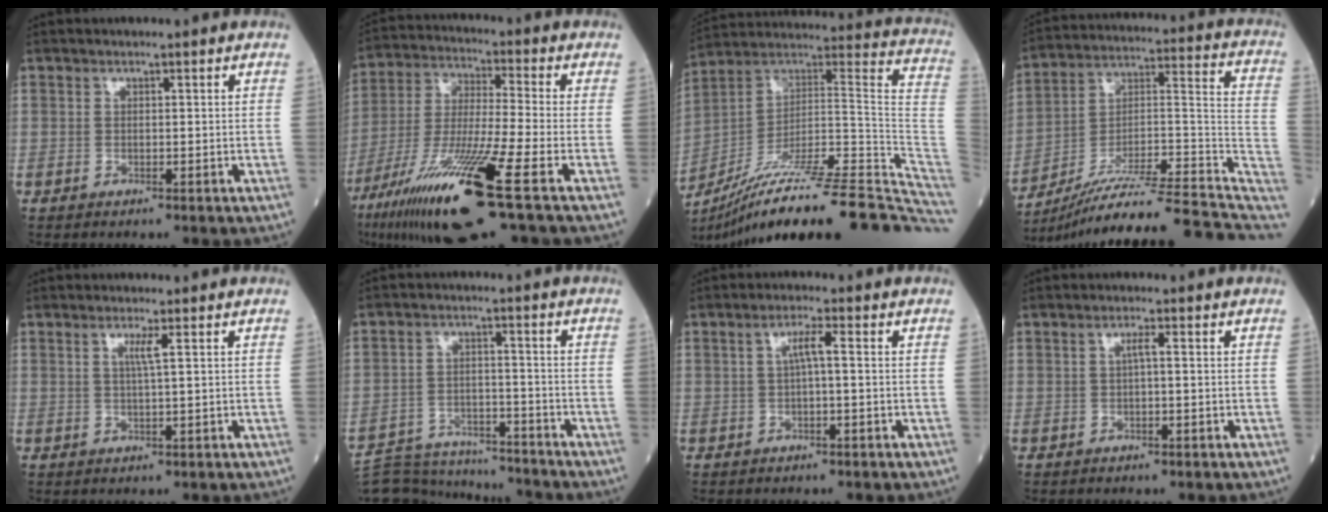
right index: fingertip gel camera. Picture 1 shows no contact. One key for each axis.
{"total": 18.8, "fx": -9.7, "fy": 0.5, "fz": 16.2, "tx": -0.318, "ty": -0.052, "tz": -0.177}
{"total": 36.0, "fx": -28.4, "fy": 1.2, "fz": 22.1, "tx": -0.215, "ty": -0.015, "tz": -0.419}
{"total": 25.8, "fx": -22.0, "fy": 0.1, "fz": 13.4, "tx": -0.158, "ty": 0.015, "tz": -0.337}
{"total": 1.9, "fx": 0.7, "fy": -0.5, "fz": 1.7, "tx": -0.037, "ty": -0.003, "tz": 0.013}
{"total": 14.1, "fx": -13.7, "fy": 2.7, "fz": 2.2, "tx": -0.040, "ty": 0.013, "tz": -0.206}
{"total": 2.7, "fx": 0.2, "fy": 0.1, "fz": 2.7, "tx": -0.051, "ty": 0.007, "tz": 0.005}
{"total": 1.4, "fx": 0.1, "fy": 0.0, "fz": 1.4, "tx": -0.026, "ty": 0.003, "tz": 0.001}